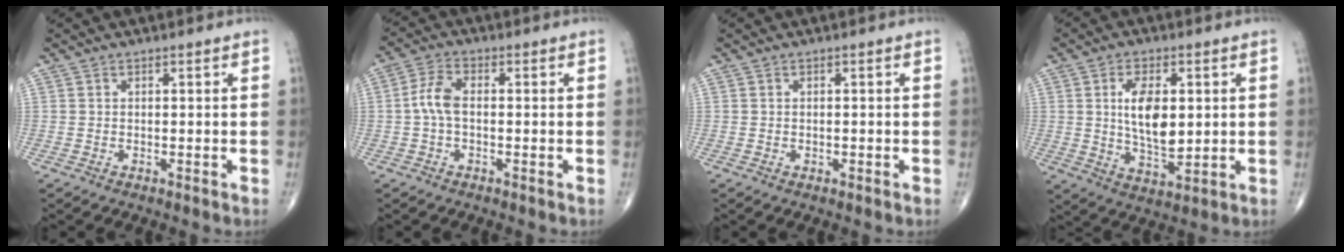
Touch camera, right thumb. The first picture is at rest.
{"total": 5.0, "force": [-0.3, 2.6, 4.2], "torque": [-0.094, 0.015, -0.013]}
{"total": 0.7, "force": [-0.1, 0.4, 0.5], "torque": [-0.008, 0.001, -0.001]}
{"total": 10.8, "force": [1.6, 5.4, 9.2], "torque": [-0.149, -0.015, 0.035]}